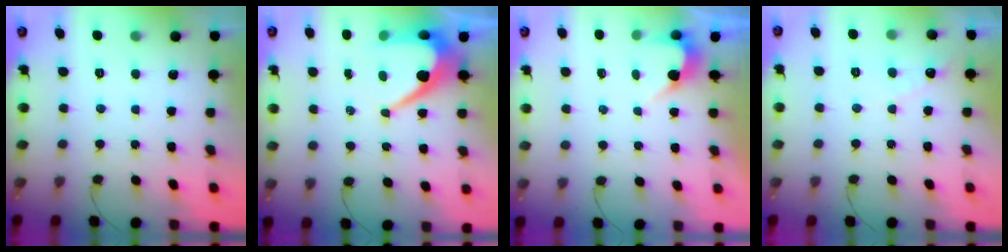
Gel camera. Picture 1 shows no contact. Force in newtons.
{"total": 9.4, "press": 9.4, "slide": 0.7}
{"total": 2.5, "press": 2.5, "slide": 0.2}
{"total": 4.7, "press": 4.7, "slide": 0.3}